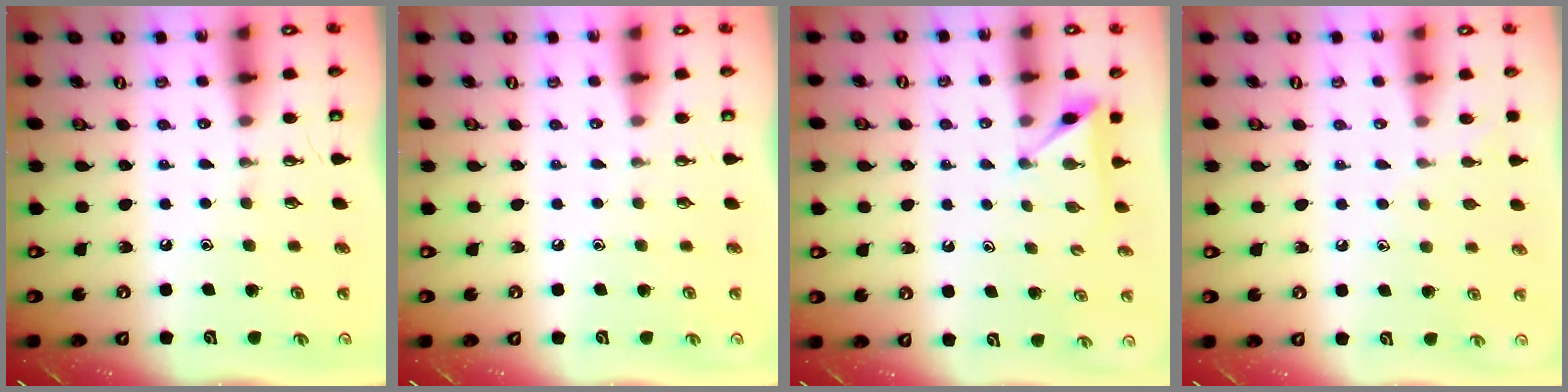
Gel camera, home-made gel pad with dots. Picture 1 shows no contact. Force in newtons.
{"total": 0.0}
{"total": 4.1, "press": 4.0, "slide": 0.5}
{"total": 5.2, "press": 5.2, "slide": 0.6}